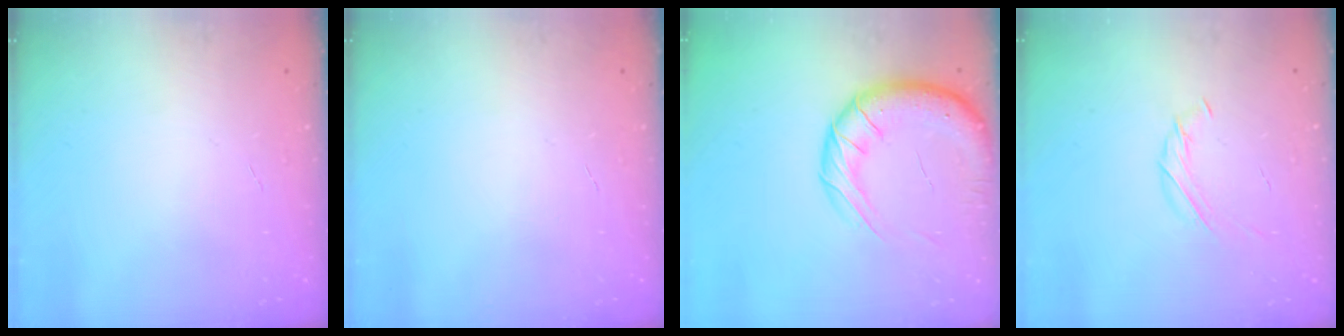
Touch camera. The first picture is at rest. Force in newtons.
{"total": 0.0}
{"total": 14.8, "press": 14.6, "slide": 2.5}
{"total": 7.1, "press": 7.0, "slide": 0.8}